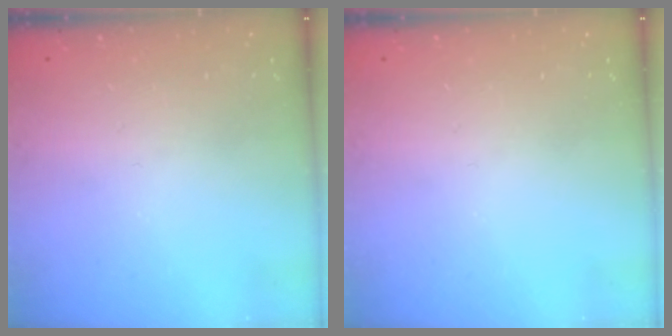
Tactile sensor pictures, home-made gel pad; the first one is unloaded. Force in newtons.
{"total": 0.0}